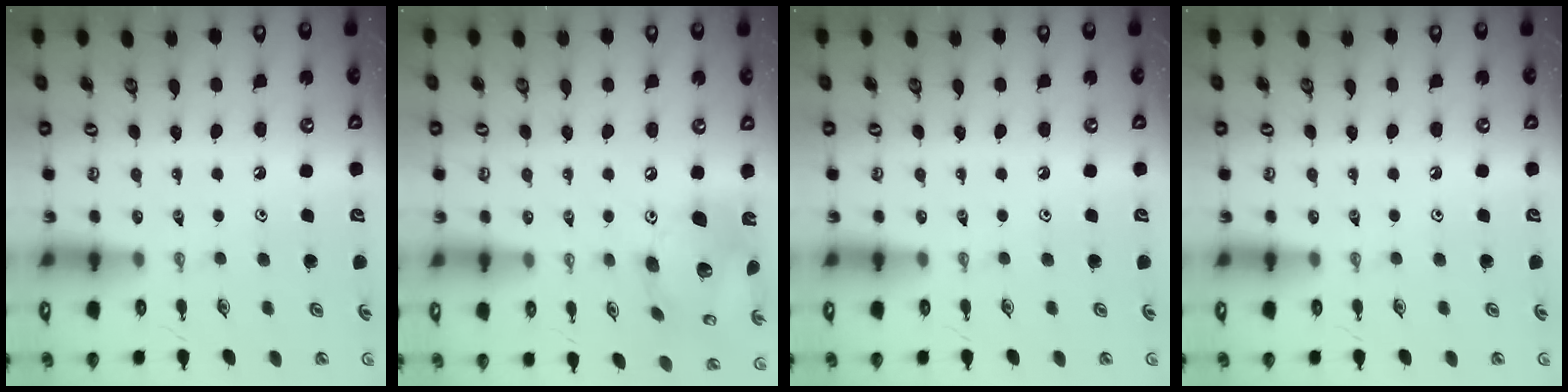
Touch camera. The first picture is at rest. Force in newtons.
{"total": 15.2, "press": 15.1, "slide": 1.9}
{"total": 0.0}
{"total": 0.0}